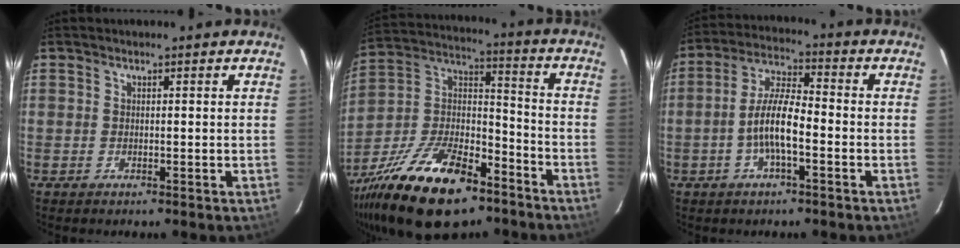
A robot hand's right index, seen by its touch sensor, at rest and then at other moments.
{"total": 25.7, "force": [-16.1, 11.1, 16.6], "torque": [-0.333, -0.009, -0.268]}
{"total": 8.5, "force": [-2.6, 2.2, 7.8], "torque": [-0.160, 0.010, -0.051]}